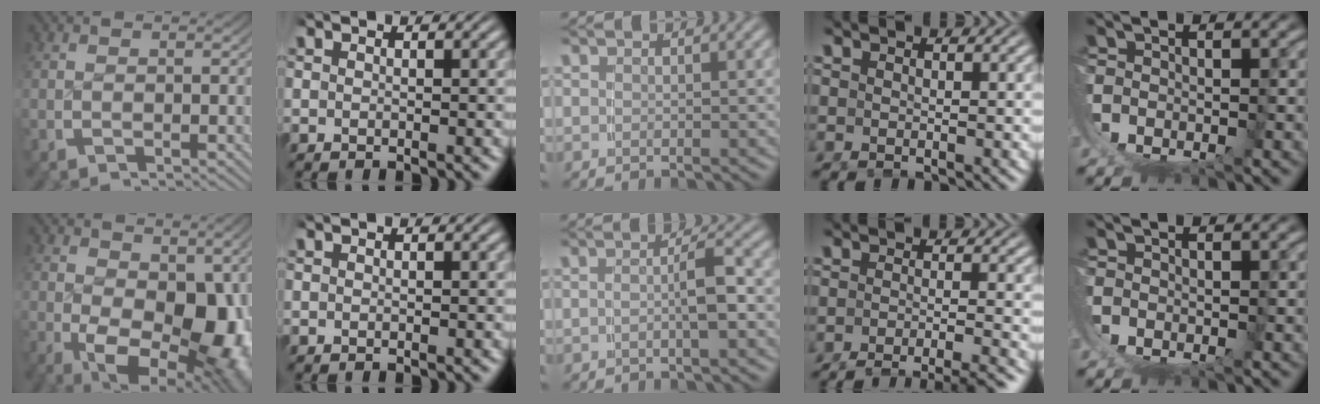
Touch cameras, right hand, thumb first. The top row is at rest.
{"thumb": {"total": 13.0, "force": [-2.1, 8.4, 9.7], "torque": [-0.166, -0.066, 0.002]}, "middle": {"total": 2.4, "force": [-0.7, -0.3, 2.2], "torque": [-0.030, 0.000, -0.009]}, "ring": {"total": 8.4, "force": [-7.7, 1.3, 3.2], "torque": [-0.028, -0.018, -0.110]}}